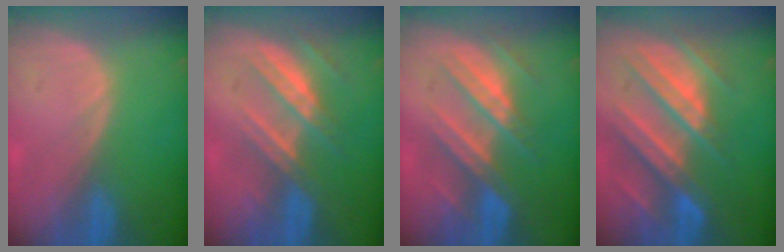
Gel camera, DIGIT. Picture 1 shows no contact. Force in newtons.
{"total": 7.4, "press": 6.8, "slide": 3.0}
{"total": 8.0, "press": 7.9, "slide": 1.1}
{"total": 11.1, "press": 9.9, "slide": 5.1}